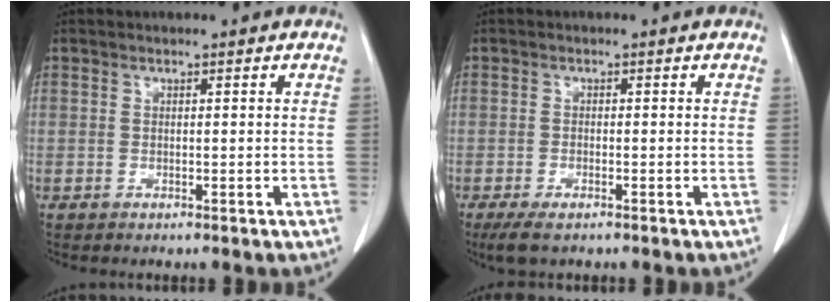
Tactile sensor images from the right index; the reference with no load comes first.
{"total": 3.5, "force": [-2.4, 1.0, 2.3], "torque": [-0.046, -0.007, -0.035]}